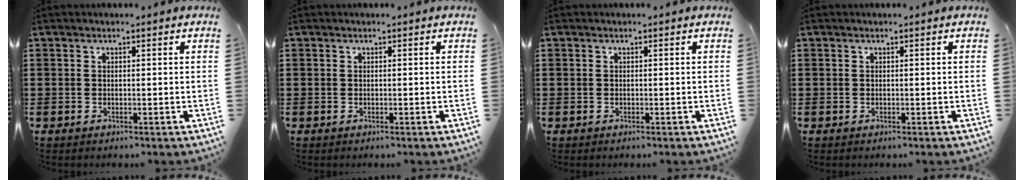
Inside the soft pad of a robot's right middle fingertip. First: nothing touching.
{"total": 0.0}
{"total": 0.0}
{"total": 0.0}